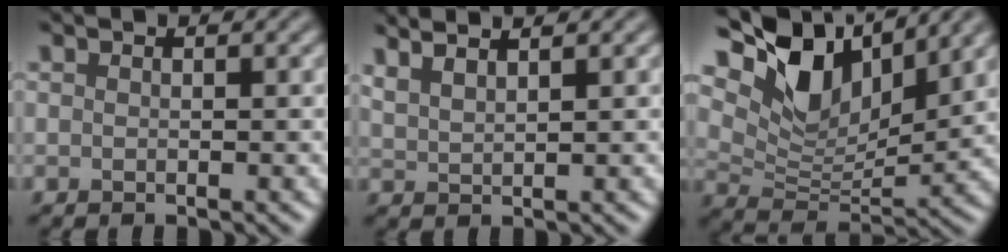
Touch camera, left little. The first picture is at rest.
{"total": 3.8, "force": [3.0, 1.2, 2.1], "torque": [-0.014, 0.024, 0.025]}
{"total": 10.5, "force": [6.1, 5.4, 6.6], "torque": [-0.136, 0.005, 0.108]}